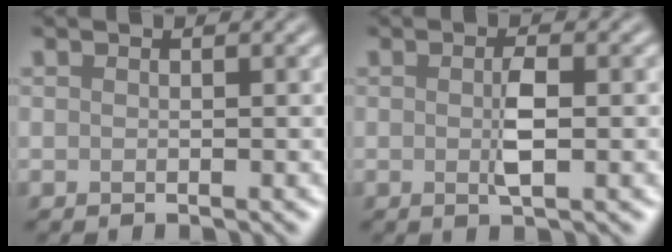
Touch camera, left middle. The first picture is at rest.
{"total": 2.2, "force": [0.1, 0.5, 2.1], "torque": [-0.042, -0.003, -0.002]}